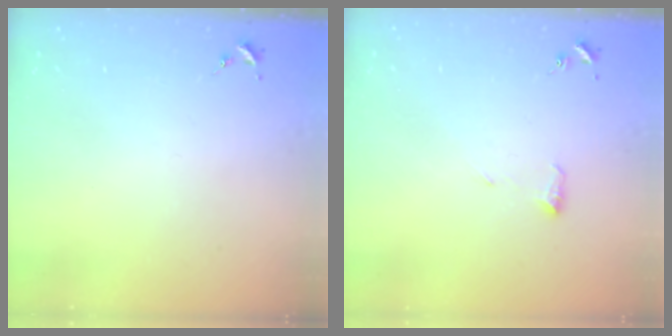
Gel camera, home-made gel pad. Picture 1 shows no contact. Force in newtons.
{"total": 6.6, "press": 6.5, "slide": 1.3}